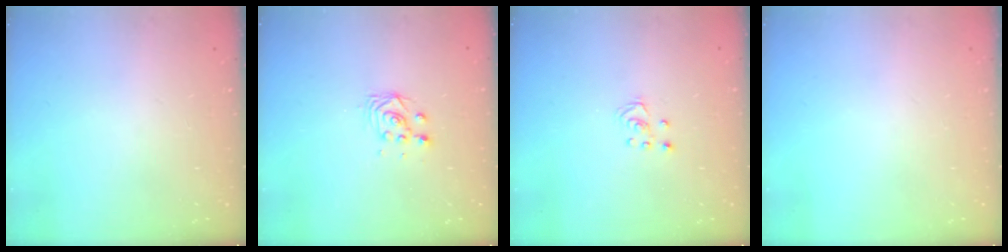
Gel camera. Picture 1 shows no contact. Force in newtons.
{"total": 2.8, "press": 2.5, "slide": 1.3}
{"total": 2.5, "press": 2.5, "slide": 0.2}
{"total": 0.0}